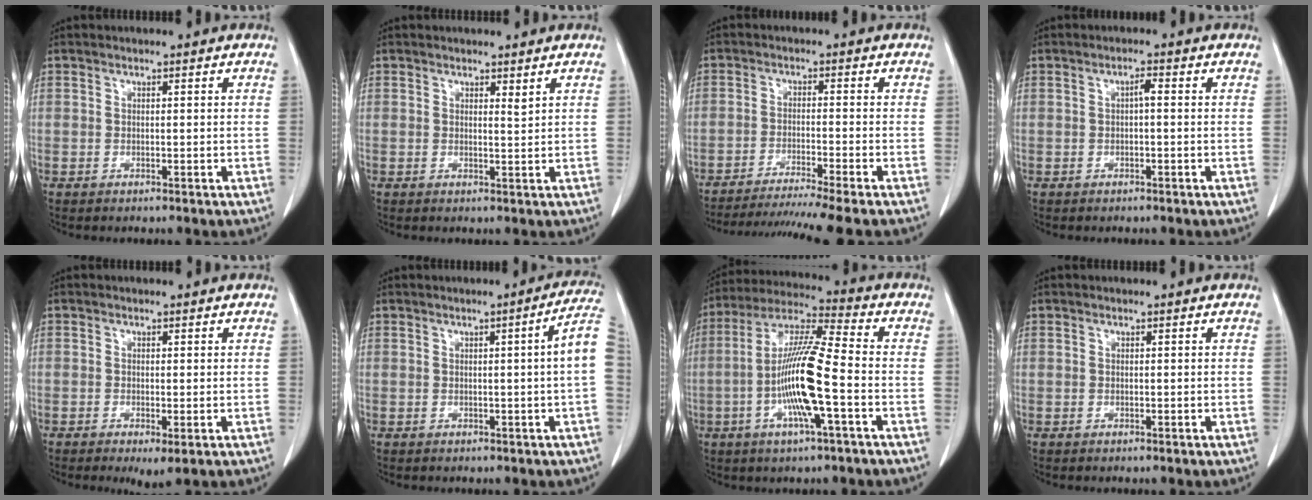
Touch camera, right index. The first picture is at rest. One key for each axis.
{"total": 1.0, "fx": 0.8, "fy": 0.0, "fz": 0.6, "tx": -0.012, "ty": -0.008, "tz": 0.012}
{"total": 12.4, "fx": -10.8, "fy": -2.3, "fz": 5.7, "tx": -0.068, "ty": -0.026, "tz": -0.168}
{"total": 1.4, "fx": 0.0, "fy": 0.3, "fz": 1.4, "tx": -0.023, "ty": 0.005, "tz": 0.000}
{"total": 2.5, "fx": -1.0, "fy": 0.7, "fz": 2.2, "tx": -0.031, "ty": -0.006, "tz": -0.011}
{"total": 5.3, "fx": 0.2, "fy": -0.8, "fz": 5.2, "tx": -0.059, "ty": 0.005, "tz": 0.001}
{"total": 13.6, "fx": -3.2, "fy": 0.7, "fz": 13.2, "tx": -0.260, "ty": 0.001, "tz": -0.067}
{"total": 0.0}